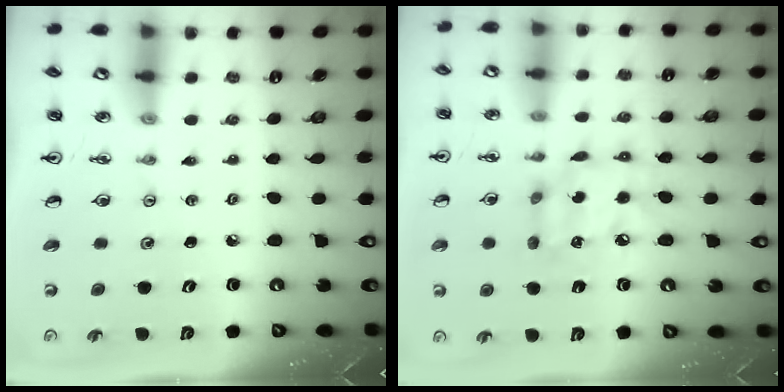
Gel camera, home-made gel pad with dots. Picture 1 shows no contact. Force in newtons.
{"total": 11.0, "press": 11.0, "slide": 0.8}